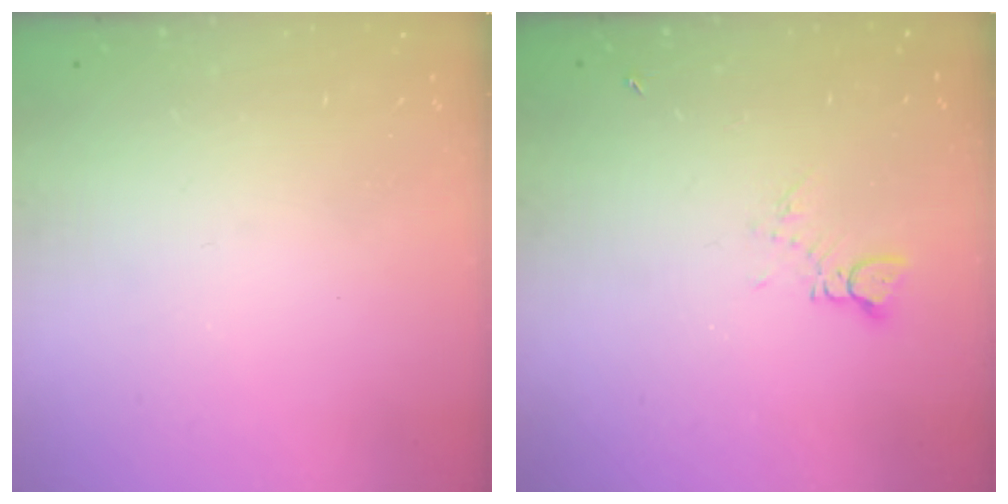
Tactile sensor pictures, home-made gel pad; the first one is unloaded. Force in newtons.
{"total": 3.2, "press": 3.2, "slide": 0.4}